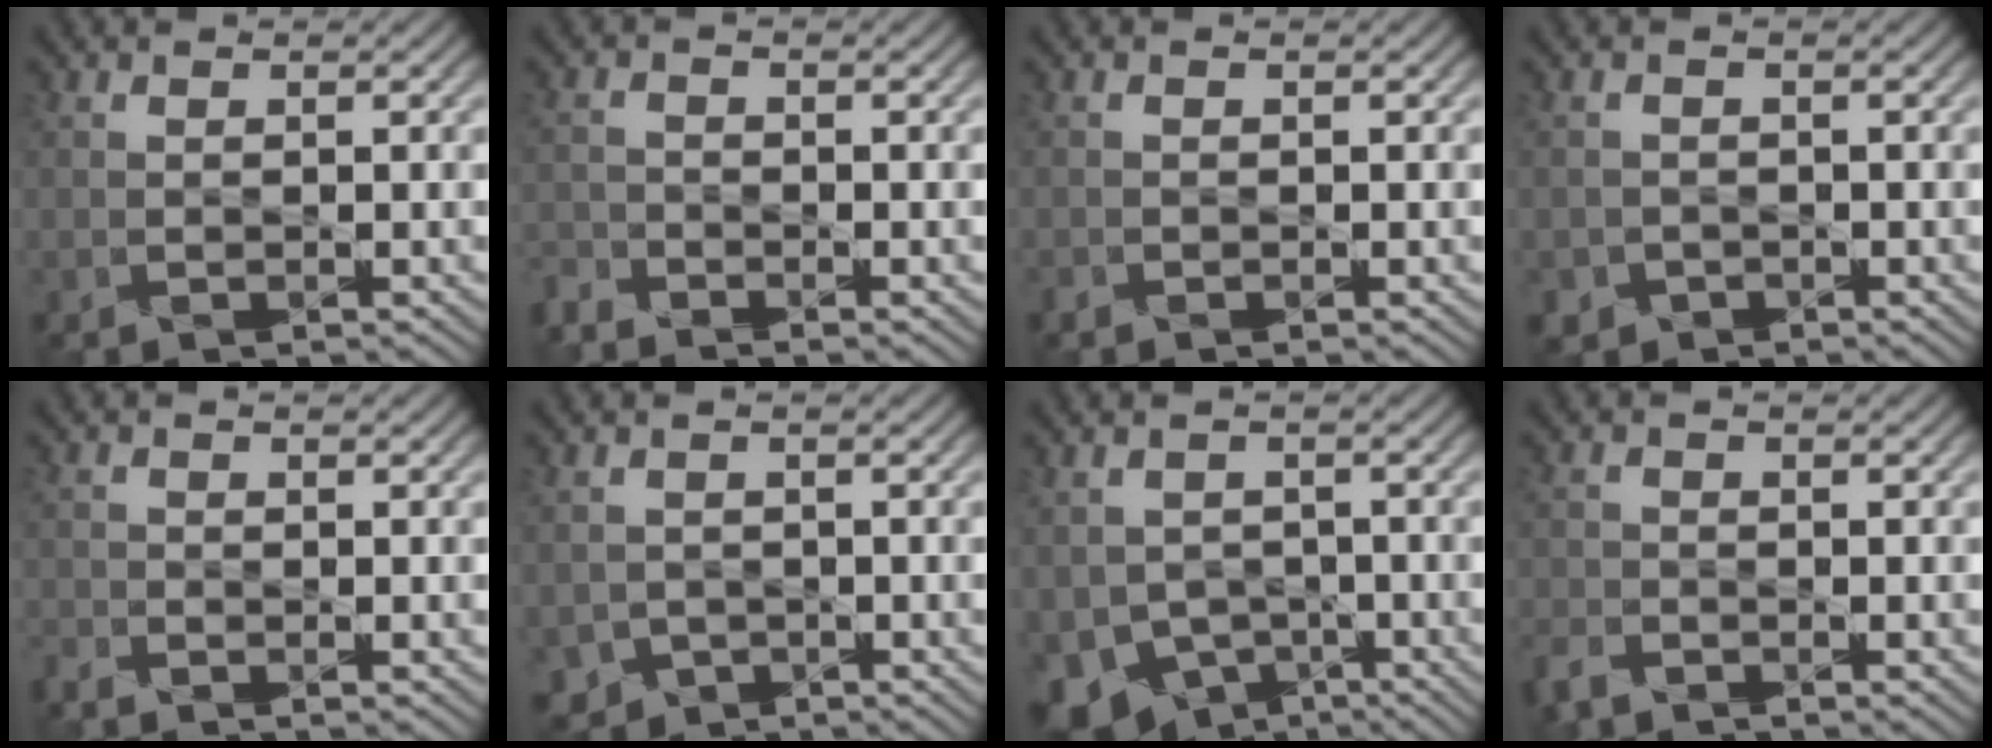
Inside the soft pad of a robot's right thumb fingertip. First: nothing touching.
{"total": 2.7, "force": [-2.6, 0.4, 0.5], "torque": [-0.015, -0.010, -0.064]}
{"total": 0.6, "force": [-0.5, 0.2, 0.0], "torque": [-0.003, -0.003, -0.010]}
{"total": 1.8, "force": [-1.1, 1.4, 0.2], "torque": [0.002, -0.005, -0.024]}
{"total": 2.2, "force": [-2.1, 0.4, 0.7], "torque": [-0.020, -0.012, -0.049]}
{"total": 2.4, "force": [-1.2, 2.1, 0.3], "torque": [-0.015, -0.014, -0.024]}
{"total": 7.3, "force": [-3.6, 5.5, 3.3], "torque": [-0.078, -0.029, -0.067]}
{"total": 2.7, "force": [-2.3, 0.9, 1.0], "torque": [-0.029, -0.010, -0.057]}